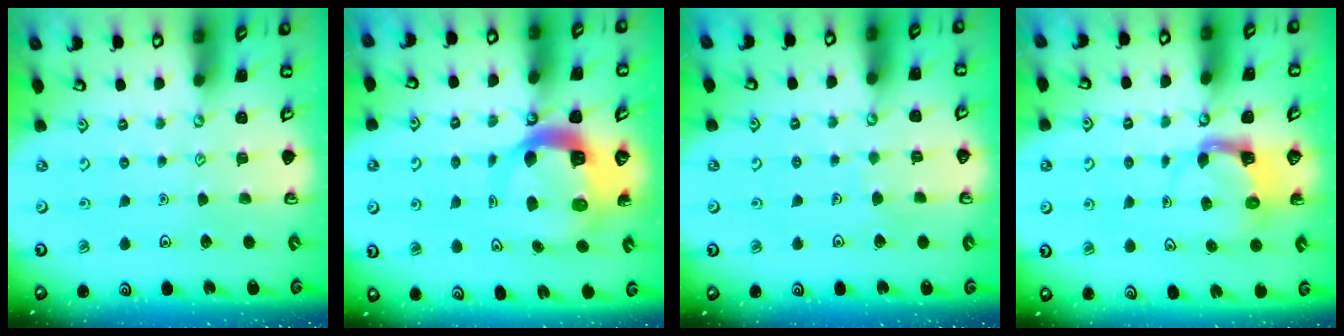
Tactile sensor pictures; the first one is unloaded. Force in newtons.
{"total": 9.8, "press": 9.8, "slide": 1.1}
{"total": 1.8, "press": 1.8, "slide": 0.0}
{"total": 3.9, "press": 3.8, "slide": 0.7}